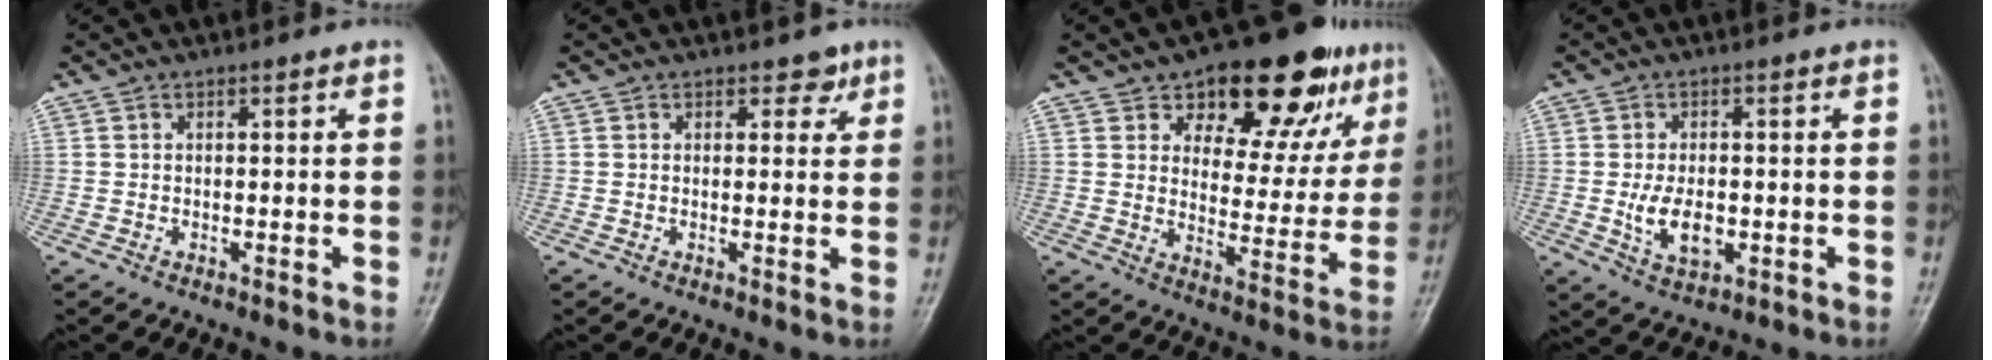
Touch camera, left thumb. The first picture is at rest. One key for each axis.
{"total": 2.4, "fx": 1.5, "fy": 1.6, "fz": 1.0, "tx": 0.005, "ty": -0.006, "tz": 0.016}
{"total": 19.8, "fx": 11.8, "fy": 9.5, "fz": 12.7, "tx": -0.110, "ty": -0.035, "tz": 0.171}
{"total": 6.9, "fx": -1.0, "fy": 4.2, "fz": 5.4, "tx": -0.091, "ty": -0.007, "tz": -0.012}